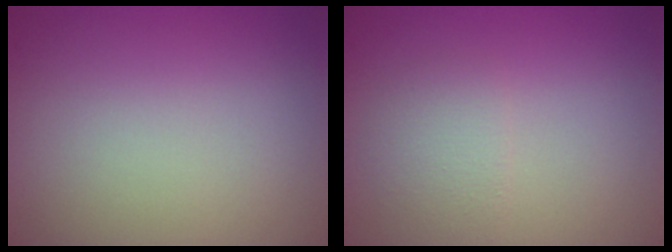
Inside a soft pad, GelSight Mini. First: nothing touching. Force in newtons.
{"total": 2.9, "press": 2.9, "slide": 0.2}